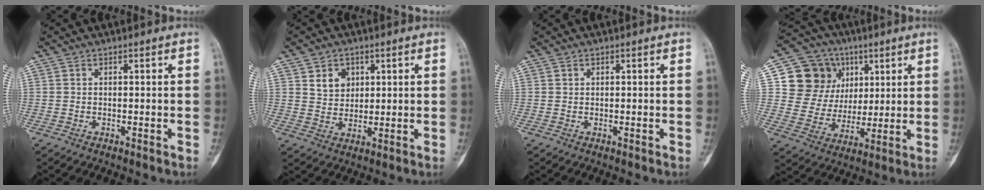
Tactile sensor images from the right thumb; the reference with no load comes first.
{"total": 5.2, "force": [2.2, 4.1, 2.2], "torque": [-0.016, -0.014, 0.042]}
{"total": 0.0}
{"total": 15.2, "force": [5.3, 13.5, 4.5], "torque": [-0.031, 0.001, 0.103]}